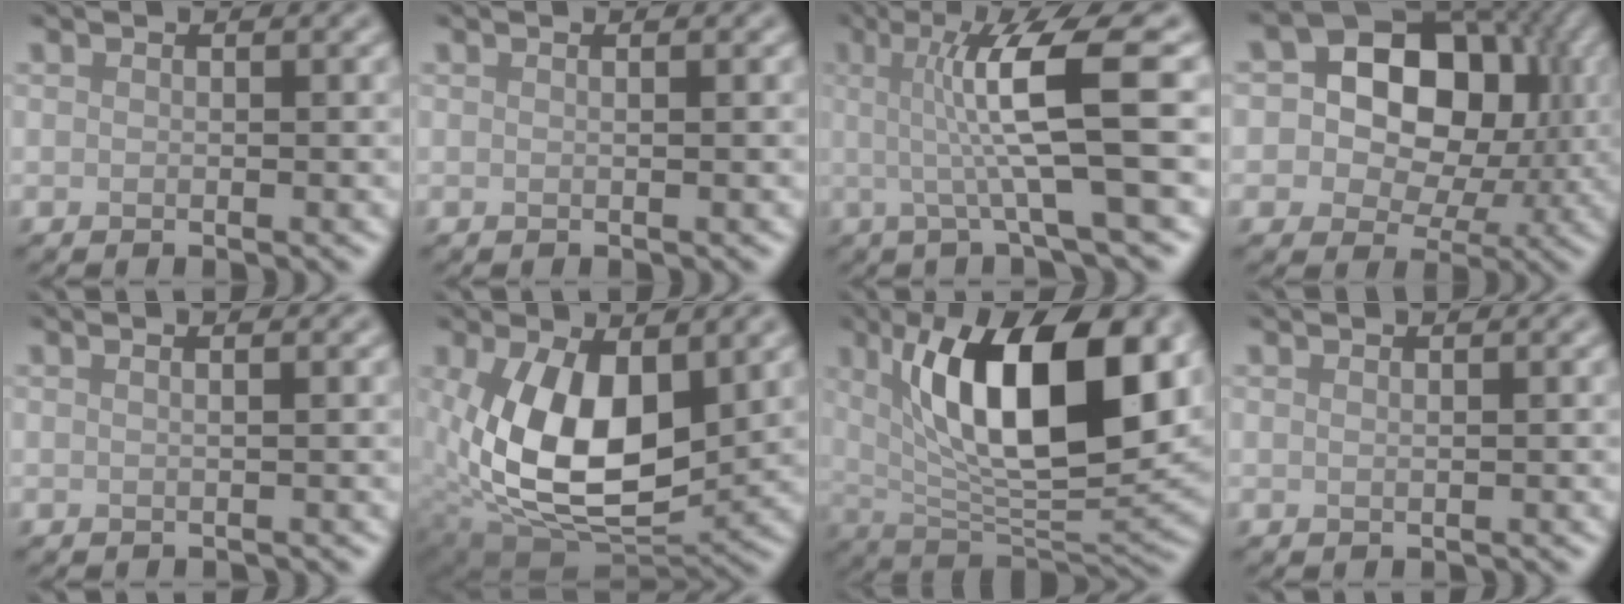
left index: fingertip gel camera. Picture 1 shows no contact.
{"total": 0.8, "force": [0.2, 0.3, 0.7], "torque": [-0.004, 0.002, -0.004]}
{"total": 7.7, "force": [0.7, 1.1, 7.6], "torque": [-0.123, 0.007, 0.011]}
{"total": 12.3, "force": [2.1, 9.2, 7.9], "torque": [-0.099, 0.024, 0.009]}
{"total": 1.1, "force": [0.1, 0.4, 1.0], "torque": [-0.009, 0.002, -0.008]}
{"total": 11.7, "force": [1.7, 6.9, 9.4], "torque": [-0.179, -0.020, 0.036]}
{"total": 13.2, "force": [4.1, 4.9, 11.5], "torque": [-0.166, 0.001, 0.063]}
{"total": 0.0}